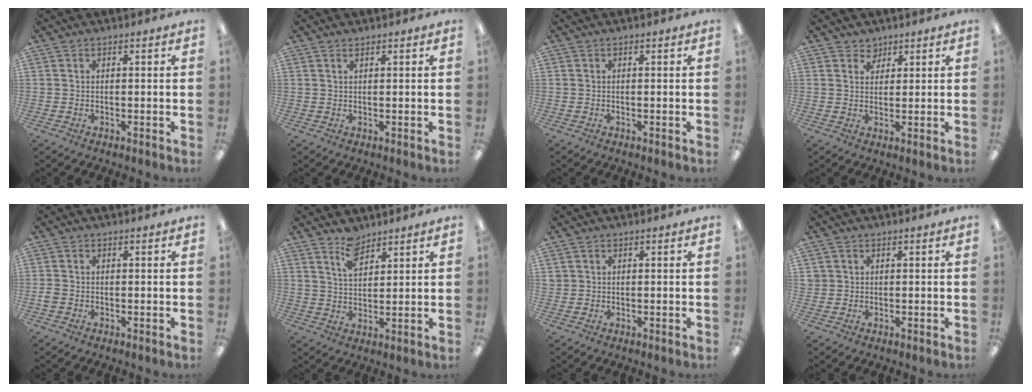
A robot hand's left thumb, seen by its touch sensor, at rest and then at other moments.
{"total": 0.8, "force": [0.6, 0.3, 0.4], "torque": [-0.010, 0.001, 0.011]}
{"total": 0.0}
{"total": 3.3, "force": [2.5, 2.2, 0.0], "torque": [0.007, -0.011, 0.044]}
{"total": 1.5, "force": [-0.4, 1.2, 0.8], "torque": [-0.013, 0.004, -0.007]}
{"total": 6.2, "force": [4.8, 3.0, 2.5], "torque": [-0.045, -0.019, 0.088]}
{"total": 1.0, "force": [0.5, 0.9, 0.1], "torque": [-0.003, 0.002, 0.009]}
{"total": 1.3, "force": [0.5, 1.2, 0.0], "torque": [-0.002, 0.002, 0.009]}